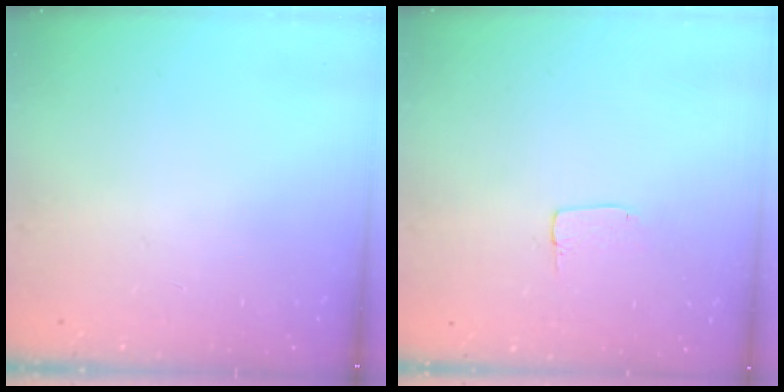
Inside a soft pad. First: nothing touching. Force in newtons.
{"total": 3.9, "press": 3.9, "slide": 0.1}